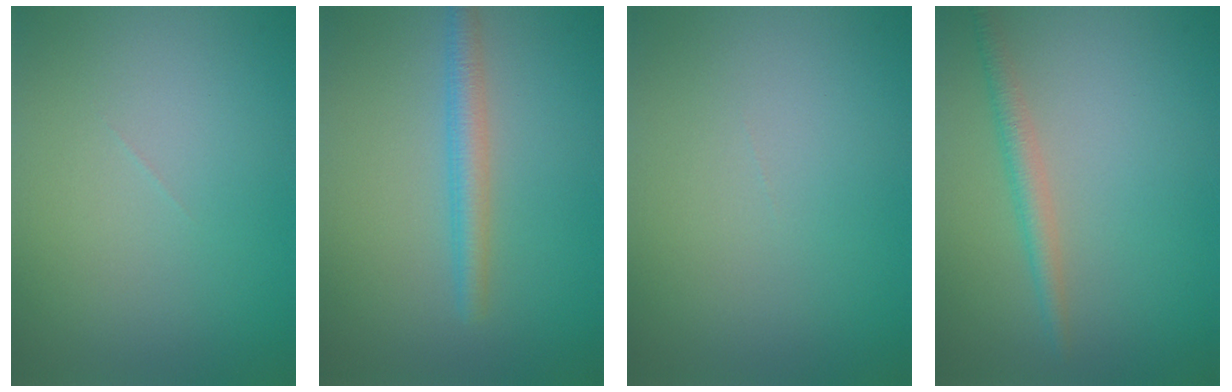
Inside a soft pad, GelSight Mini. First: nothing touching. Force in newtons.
{"total": 2.6, "press": 2.6, "slide": 0.2}
{"total": 0.0}
{"total": 2.2, "press": 2.1, "slide": 0.0}